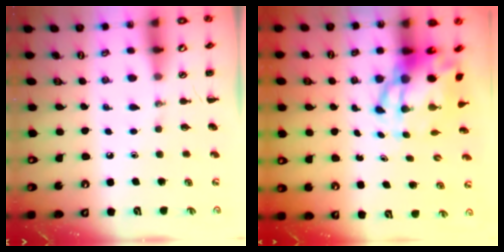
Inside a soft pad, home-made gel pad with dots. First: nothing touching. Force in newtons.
{"total": 7.3, "press": 7.0, "slide": 1.9}